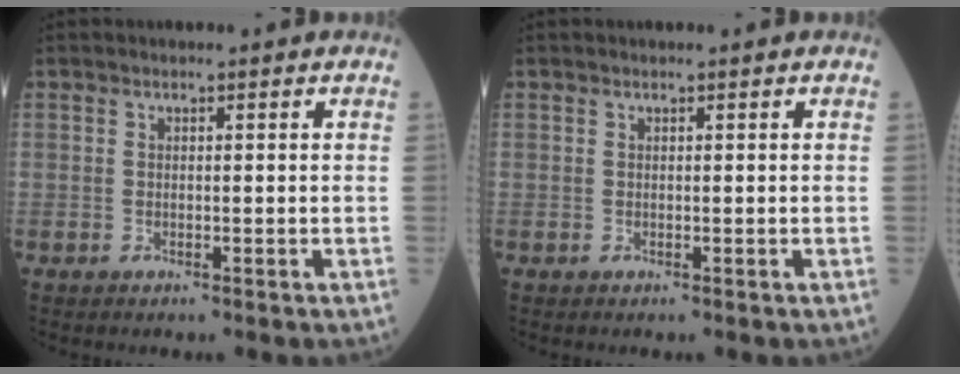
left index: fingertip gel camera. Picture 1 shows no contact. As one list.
[{"total": 0.0}]